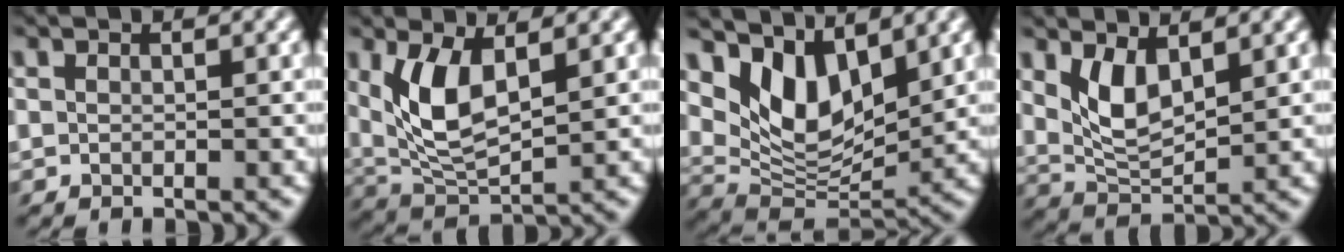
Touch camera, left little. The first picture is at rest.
{"total": 5.7, "force": [1.3, 1.9, 5.2], "torque": [-0.116, -0.005, 0.022]}
{"total": 7.2, "force": [3.7, 3.2, 5.3], "torque": [-0.103, -0.006, 0.061]}
{"total": 4.1, "force": [1.6, 1.3, 3.6], "torque": [-0.072, -0.006, 0.030]}